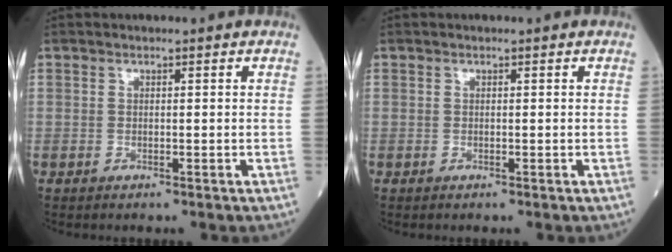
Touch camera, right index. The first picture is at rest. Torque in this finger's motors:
{"motor_torque": [0.00, 0.01, 0.00, -0.01]}